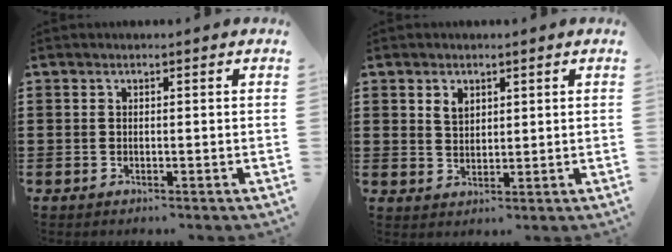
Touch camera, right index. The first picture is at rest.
{"total": 2.4, "force": [1.4, 1.6, 1.0], "torque": [-0.026, 0.006, 0.025]}